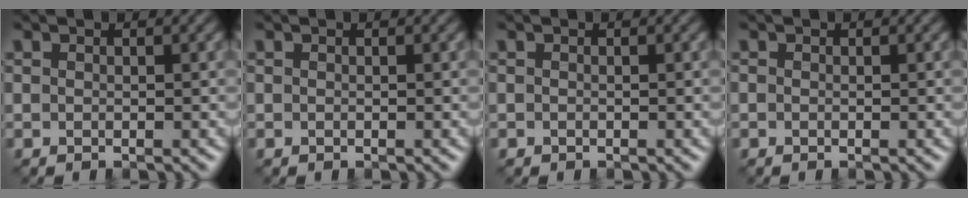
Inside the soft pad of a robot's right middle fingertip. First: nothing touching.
{"total": 0.0}
{"total": 0.0}
{"total": 0.0}